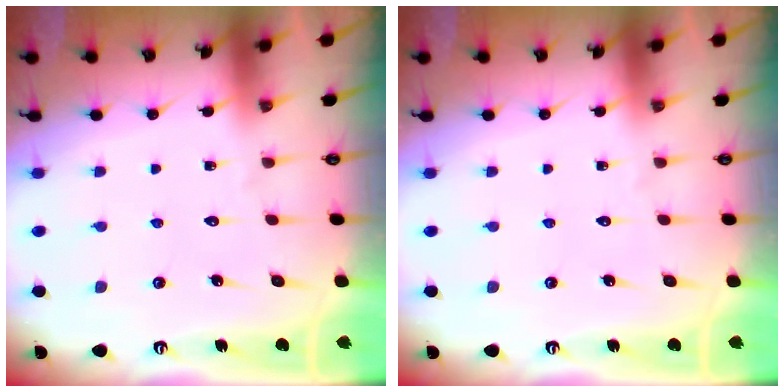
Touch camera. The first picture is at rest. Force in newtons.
{"total": 0.0}